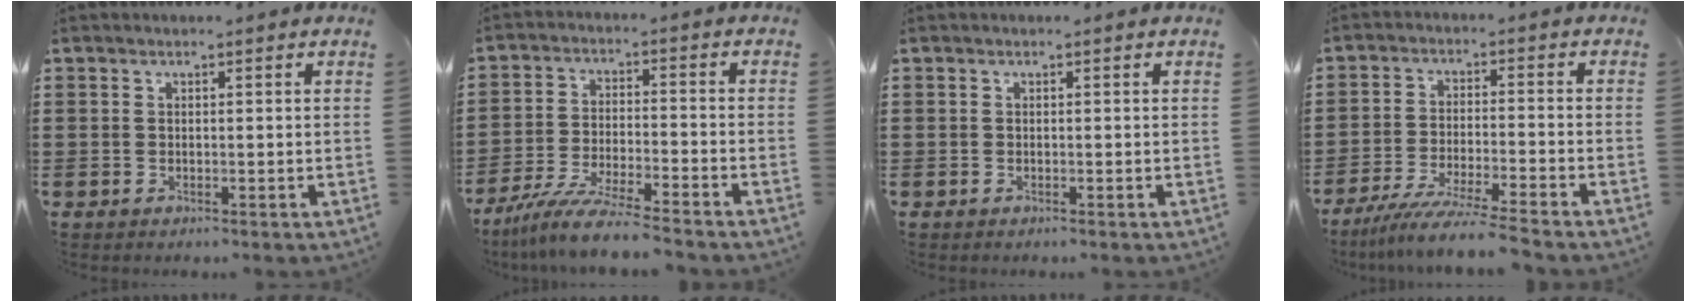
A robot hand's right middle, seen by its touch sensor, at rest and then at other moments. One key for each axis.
{"total": 7.9, "fx": -7.1, "fy": 0.0, "fz": 3.4, "tx": -0.072, "ty": -0.008, "tz": -0.138}
{"total": 0.0}
{"total": 6.9, "fx": -6.3, "fy": -0.6, "fz": 2.8, "tx": -0.059, "ty": -0.021, "tz": -0.121}